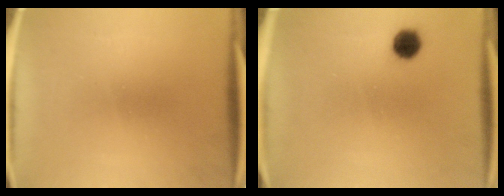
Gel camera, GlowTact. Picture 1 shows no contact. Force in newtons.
{"total": 4.2}